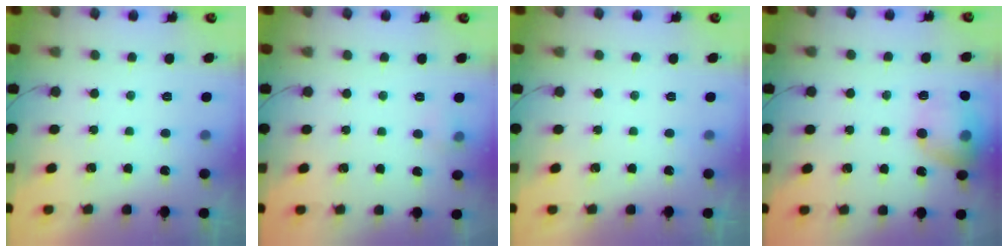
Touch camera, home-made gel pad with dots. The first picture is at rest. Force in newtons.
{"total": 8.2, "press": 4.1, "slide": 7.1}
{"total": 0.0}
{"total": 14.2, "press": 14.1, "slide": 1.3}